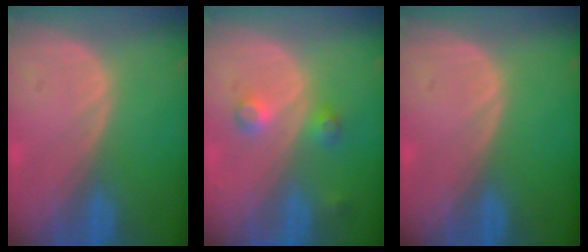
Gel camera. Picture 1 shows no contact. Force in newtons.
{"total": 3.5, "press": 3.3, "slide": 1.4}
{"total": 0.0}